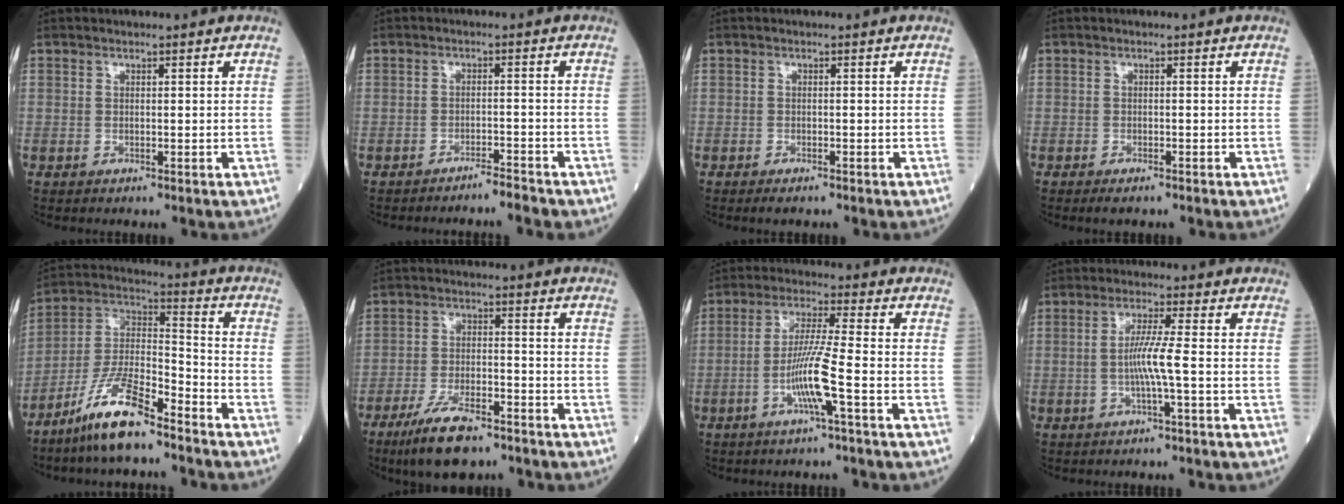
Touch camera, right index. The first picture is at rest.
{"total": 2.6, "force": [-2.5, -0.1, 0.6], "torque": [-0.008, -0.004, -0.039]}
{"total": 1.6, "force": [-1.2, 0.3, 0.9], "torque": [-0.016, -0.002, -0.017]}
{"total": 1.7, "force": [-1.3, 0.4, 1.0], "torque": [-0.018, -0.002, -0.018]}
{"total": 12.6, "force": [-9.2, 2.1, 8.3], "torque": [-0.170, -0.002, -0.178]}
{"total": 9.8, "force": [-7.1, 2.7, 6.2], "torque": [-0.120, -0.014, -0.126]}
{"total": 7.8, "force": [-2.9, -0.9, 7.1], "torque": [-0.142, -0.001, -0.060]}
{"total": 4.7, "force": [-0.9, -0.8, 4.5], "torque": [-0.089, 0.002, -0.019]}